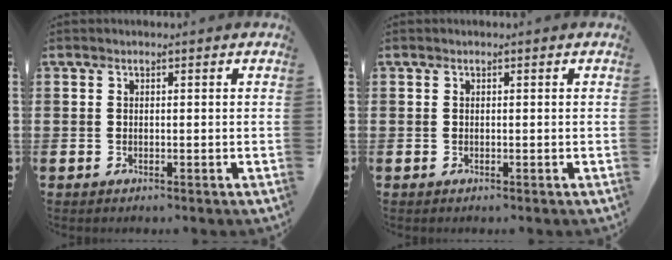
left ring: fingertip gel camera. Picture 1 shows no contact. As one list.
[{"total": 0.0}]